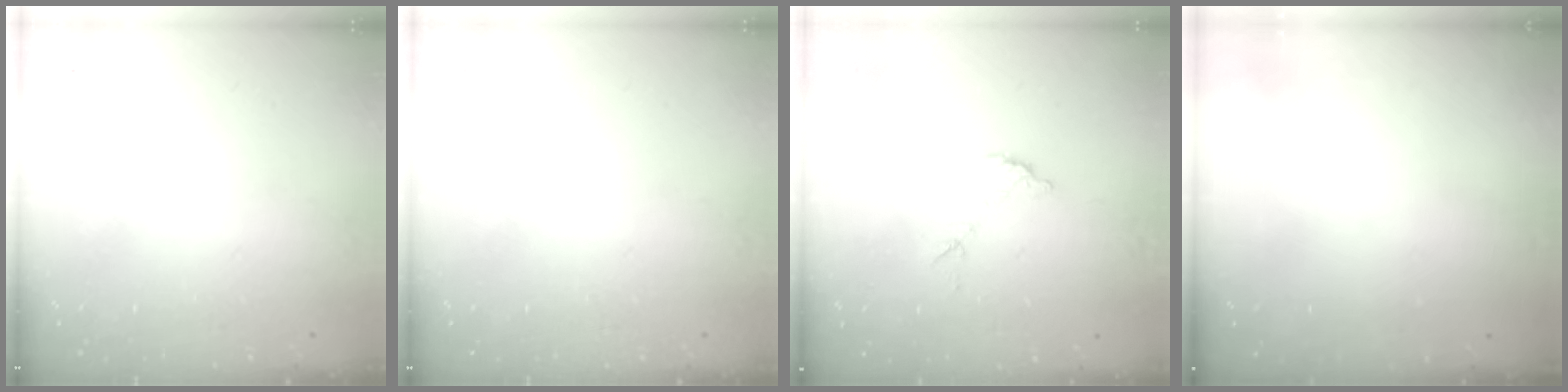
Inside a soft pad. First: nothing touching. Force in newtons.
{"total": 0.0}
{"total": 7.2, "press": 7.2, "slide": 0.2}
{"total": 3.0, "press": 3.0, "slide": 0.1}